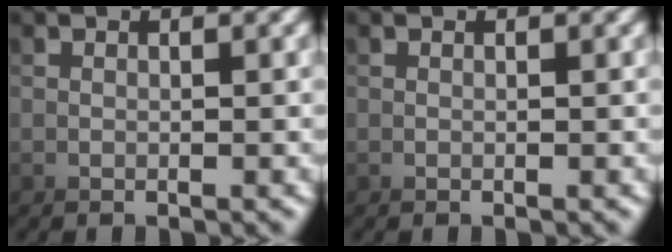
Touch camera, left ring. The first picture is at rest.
{"total": 0.0}